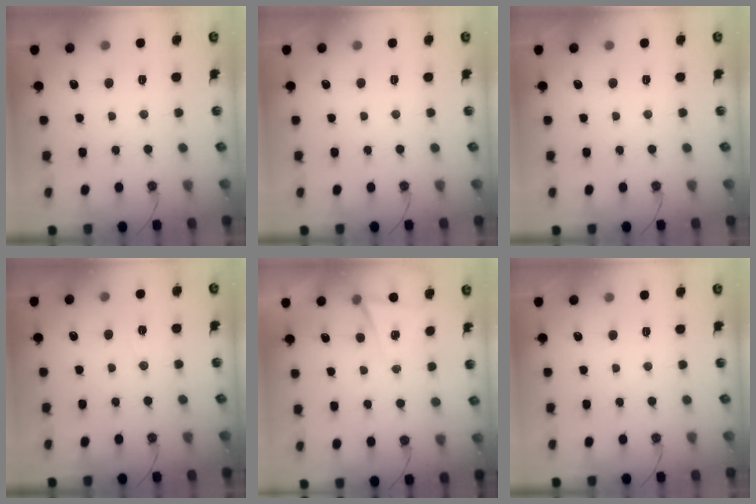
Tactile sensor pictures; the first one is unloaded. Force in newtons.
{"total": 0.0}
{"total": 0.0}
{"total": 5.9, "press": 3.7, "slide": 4.5}
{"total": 5.4, "press": 3.2, "slide": 4.4}
{"total": 0.0}